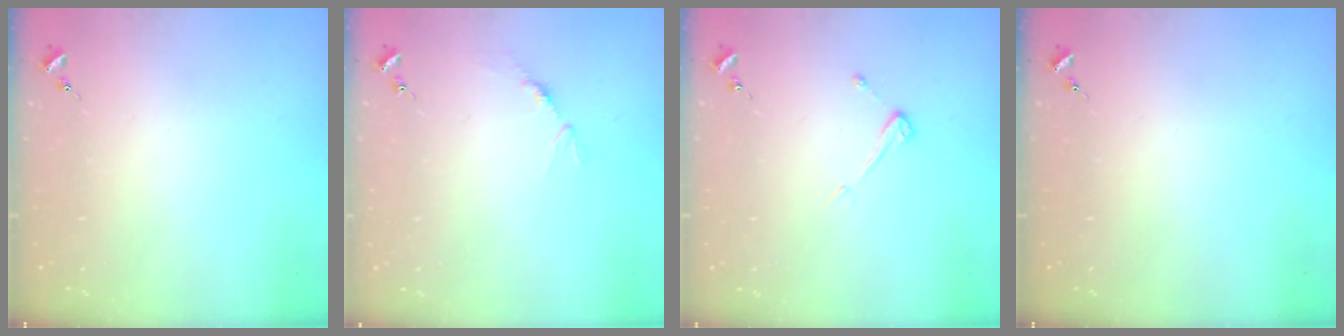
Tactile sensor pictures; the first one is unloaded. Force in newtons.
{"total": 4.0, "press": 3.9, "slide": 0.5}
{"total": 3.8, "press": 3.8, "slide": 0.4}
{"total": 0.0}